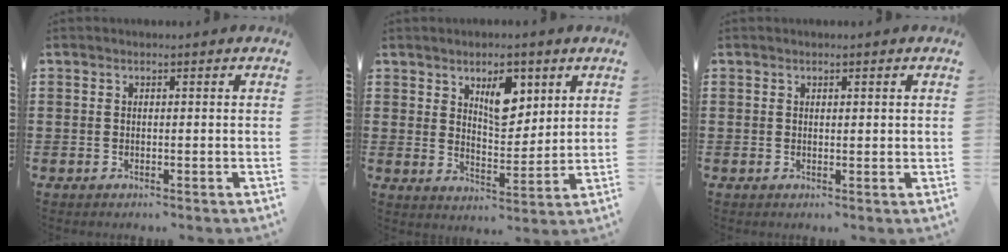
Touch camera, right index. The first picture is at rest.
{"total": 7.1, "force": [3.7, 3.6, 4.8], "torque": [-0.075, -0.003, 0.060]}
{"total": 0.6, "force": [0.3, 0.2, 0.4], "torque": [-0.010, 0.001, 0.007]}